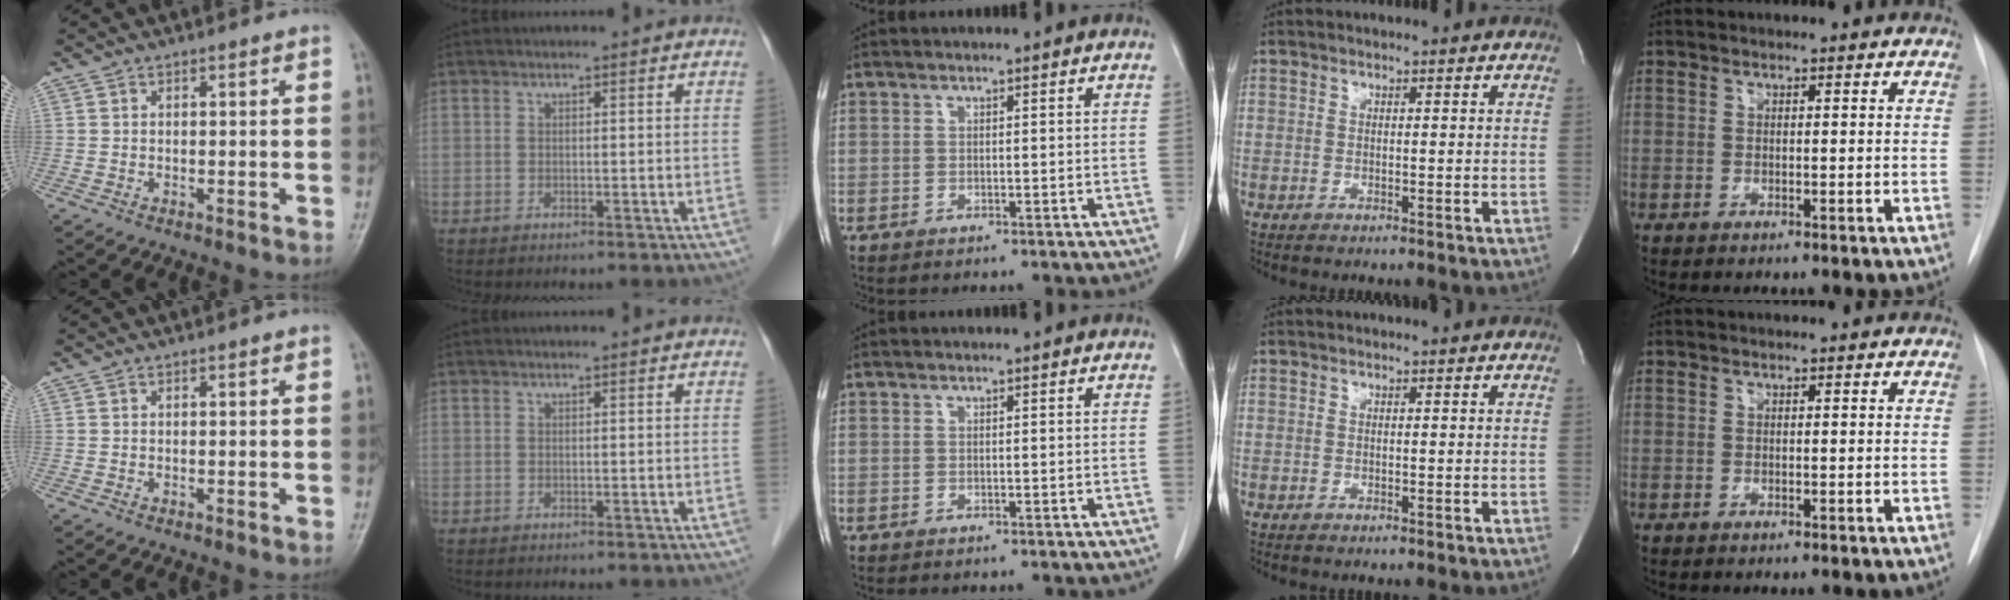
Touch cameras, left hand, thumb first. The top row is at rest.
{}